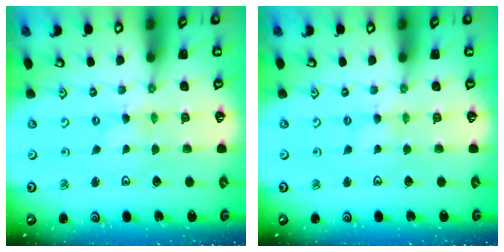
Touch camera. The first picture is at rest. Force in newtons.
{"total": 1.7, "press": 1.6, "slide": 0.3}